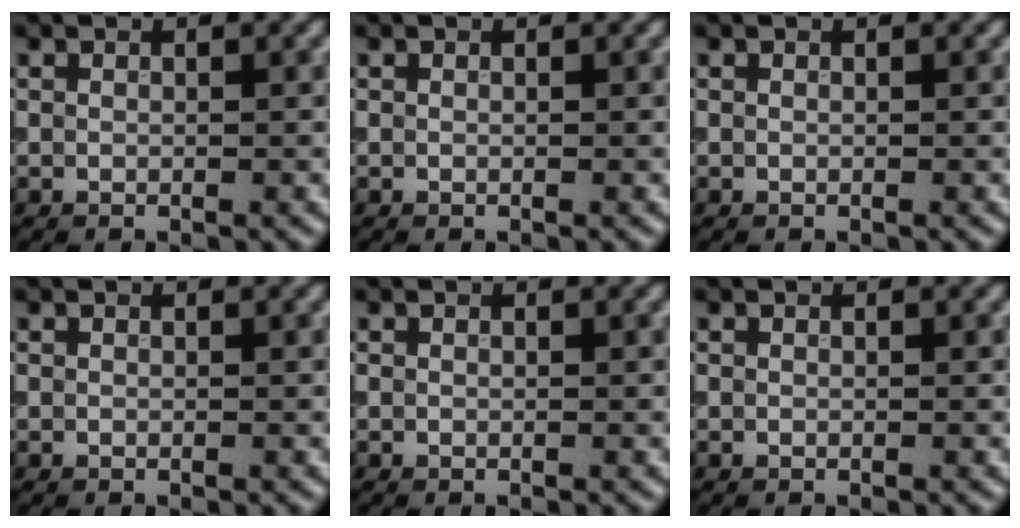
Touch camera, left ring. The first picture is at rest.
{"total": 0.0}
{"total": 0.0}
{"total": 0.0}
{"total": 0.0}
{"total": 0.0}